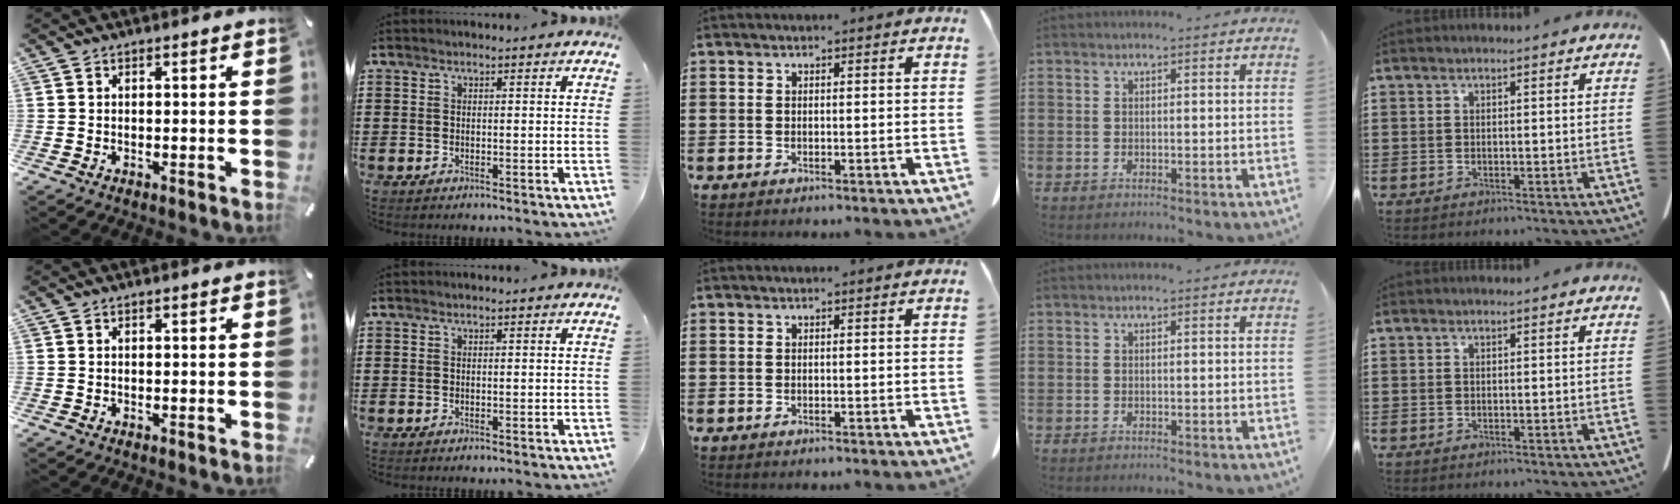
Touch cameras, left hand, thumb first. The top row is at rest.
{}